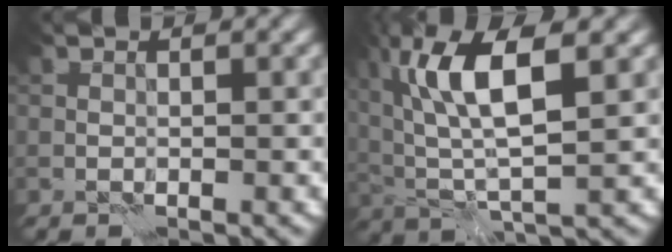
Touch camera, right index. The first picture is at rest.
{"total": 8.8, "force": [3.2, 3.3, 7.6], "torque": [-0.147, 0.004, 0.055]}